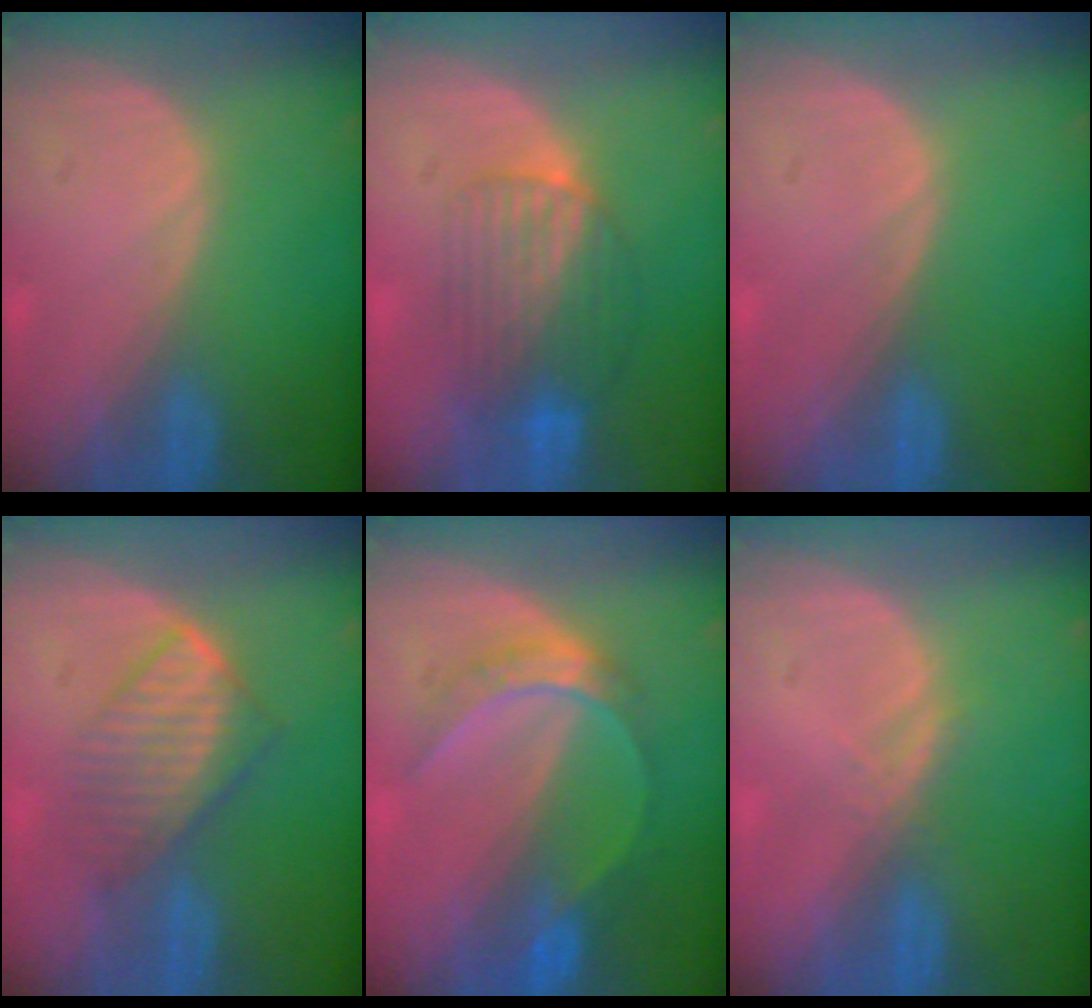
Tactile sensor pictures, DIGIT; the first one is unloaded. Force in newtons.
{"total": 6.9, "press": 6.8, "slide": 1.3}
{"total": 0.0}
{"total": 6.3, "press": 6.1, "slide": 1.2}
{"total": 6.5, "press": 5.6, "slide": 3.4}
{"total": 1.5, "press": 1.3, "slide": 0.8}